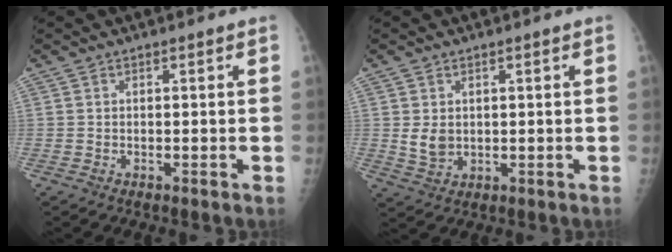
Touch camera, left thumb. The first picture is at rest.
{"total": 3.7, "force": [0.6, 2.9, 2.3], "torque": [-0.033, -0.010, 0.021]}